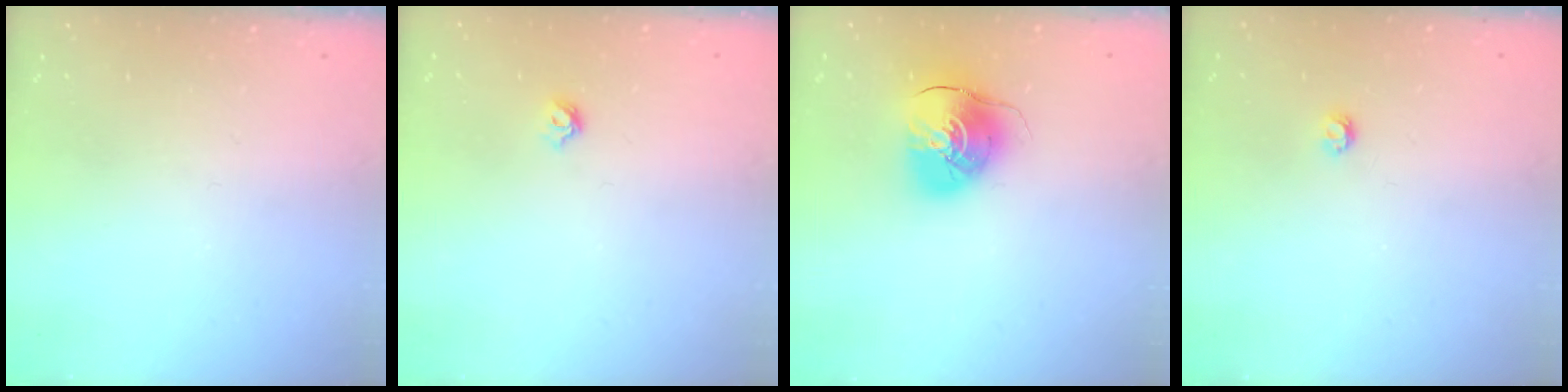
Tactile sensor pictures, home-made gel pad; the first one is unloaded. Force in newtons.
{"total": 4.8, "press": 4.8, "slide": 0.8}
{"total": 9.4, "press": 9.3, "slide": 1.3}
{"total": 3.0, "press": 3.0, "slide": 0.4}